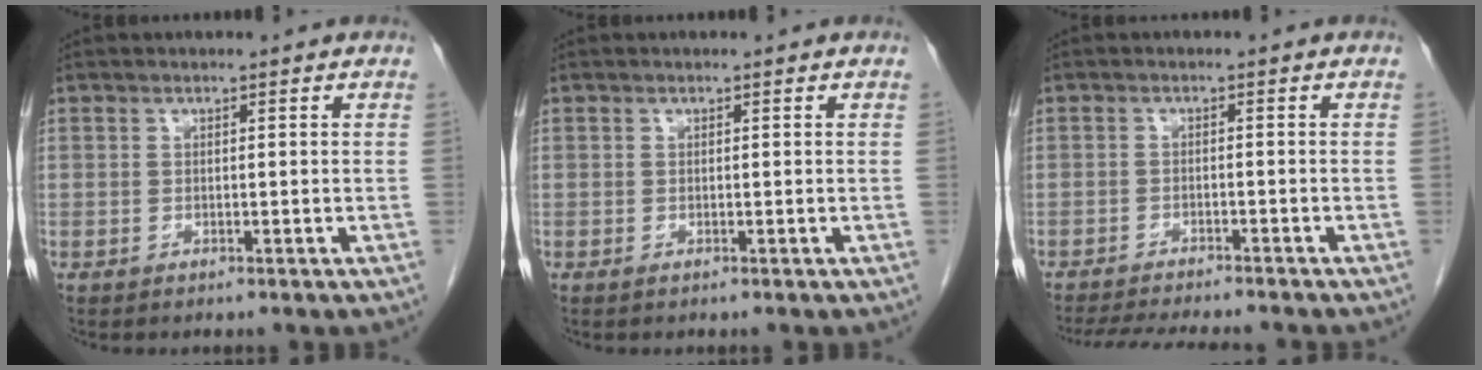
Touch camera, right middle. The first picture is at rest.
{"total": 0.0}
{"total": 11.6, "force": [-10.5, 1.4, 4.8], "torque": [-0.068, -0.013, -0.143]}